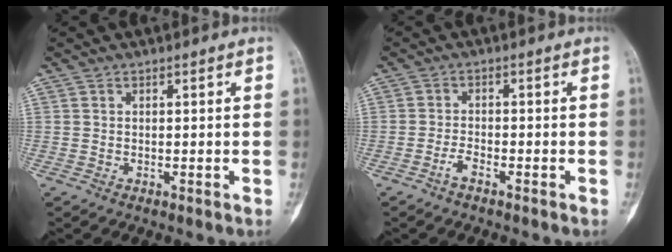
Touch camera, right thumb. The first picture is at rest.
{"total": 2.2, "force": [-1.6, 0.6, 1.4], "torque": [-0.033, 0.008, -0.034]}